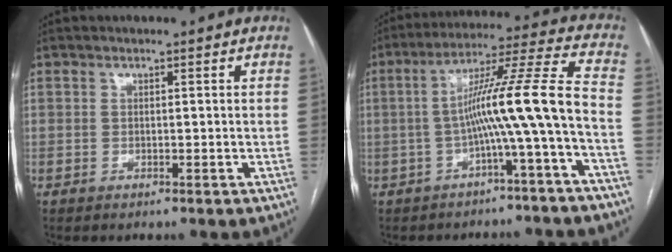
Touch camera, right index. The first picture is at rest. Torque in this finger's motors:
{"motor_torque": [1.63, -0.23, 0.85, 0.21]}